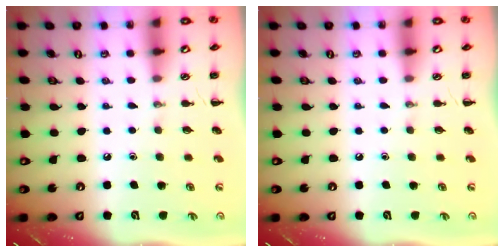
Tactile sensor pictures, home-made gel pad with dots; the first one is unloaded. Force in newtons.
{"total": 0.0}